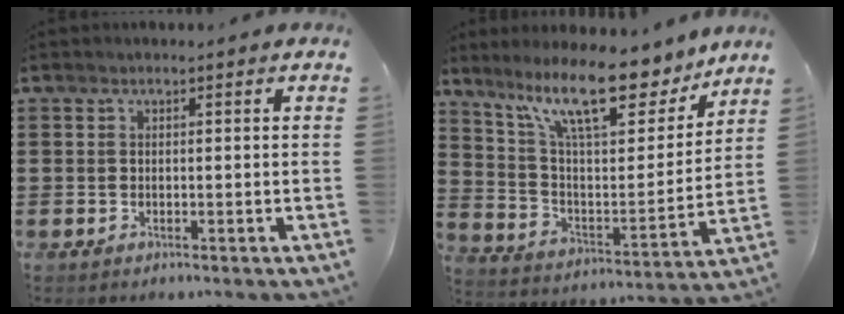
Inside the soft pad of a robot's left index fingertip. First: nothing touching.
{"total": 14.9, "force": [11.1, 3.7, 9.2], "torque": [-0.180, -0.062, 0.189]}